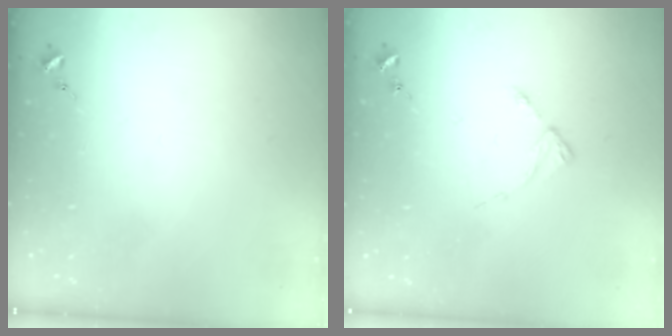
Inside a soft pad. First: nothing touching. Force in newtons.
{"total": 2.7, "press": 2.7, "slide": 0.3}